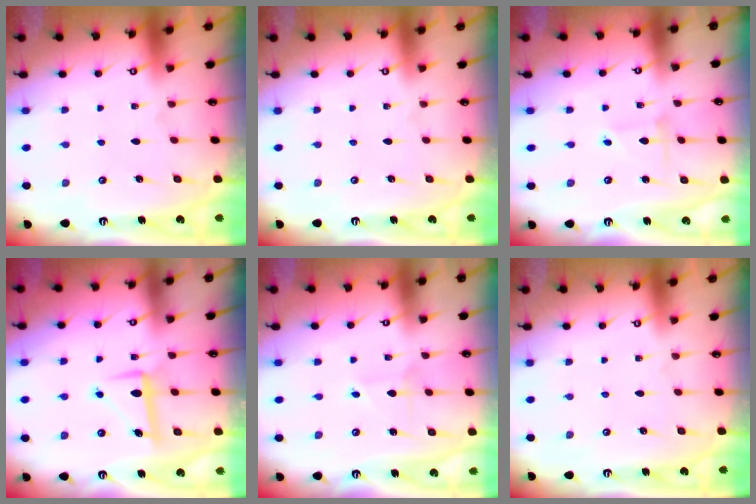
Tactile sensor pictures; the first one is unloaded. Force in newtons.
{"total": 0.0}
{"total": 2.0, "press": 2.0, "slide": 0.2}
{"total": 8.1, "press": 8.0, "slide": 1.6}
{"total": 3.3, "press": 3.2, "slide": 0.4}
{"total": 0.0}